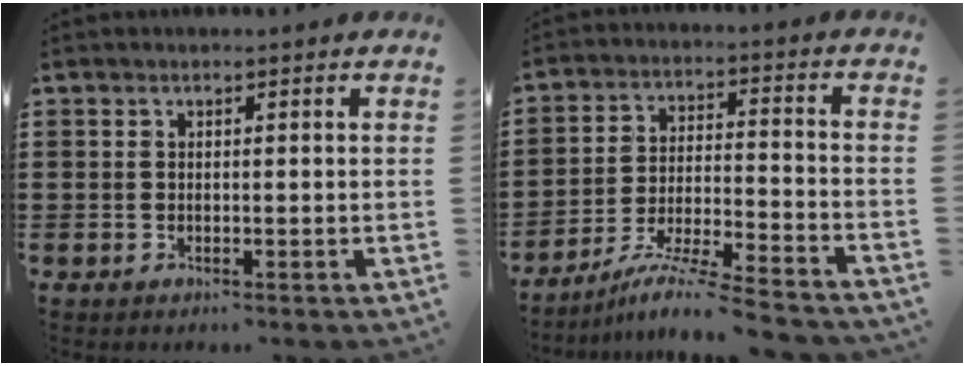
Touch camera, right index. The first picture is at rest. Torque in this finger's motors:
{"motor_torque": [2.09, 0.05, 0.12, 0.05]}